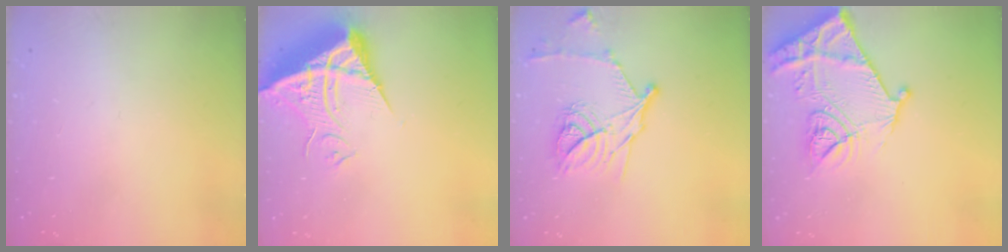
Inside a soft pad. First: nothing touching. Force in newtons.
{"total": 11.0, "press": 10.9, "slide": 1.2}
{"total": 16.4, "press": 16.3, "slide": 1.0}
{"total": 18.3, "press": 18.2, "slide": 2.0}